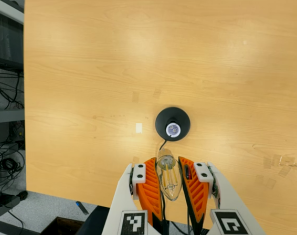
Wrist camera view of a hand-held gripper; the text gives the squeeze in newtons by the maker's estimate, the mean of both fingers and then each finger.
{"total": 21.6, "left": 24.5, "right": 18.7}